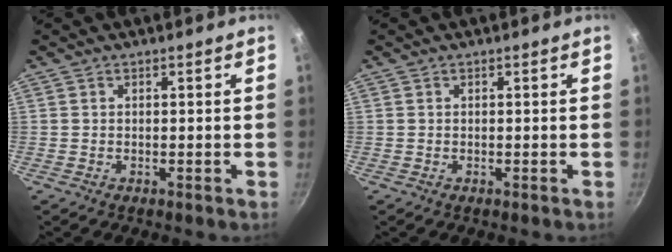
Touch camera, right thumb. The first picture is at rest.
{"total": 0.0}